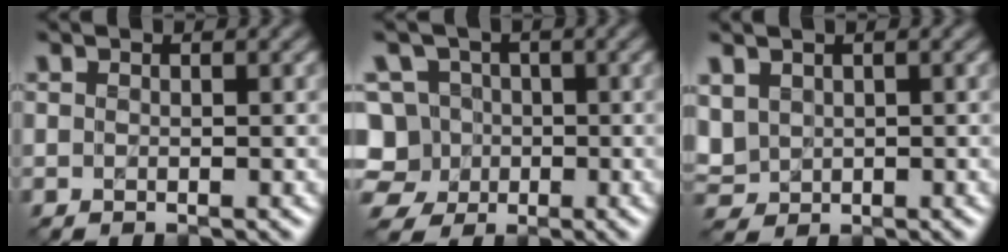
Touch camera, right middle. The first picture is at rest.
{"total": 7.0, "force": [-1.8, 6.4, 2.2], "torque": [-0.034, 0.024, -0.062]}
{"total": 2.4, "force": [0.7, 2.0, 1.1], "torque": [-0.037, -0.001, 0.019]}